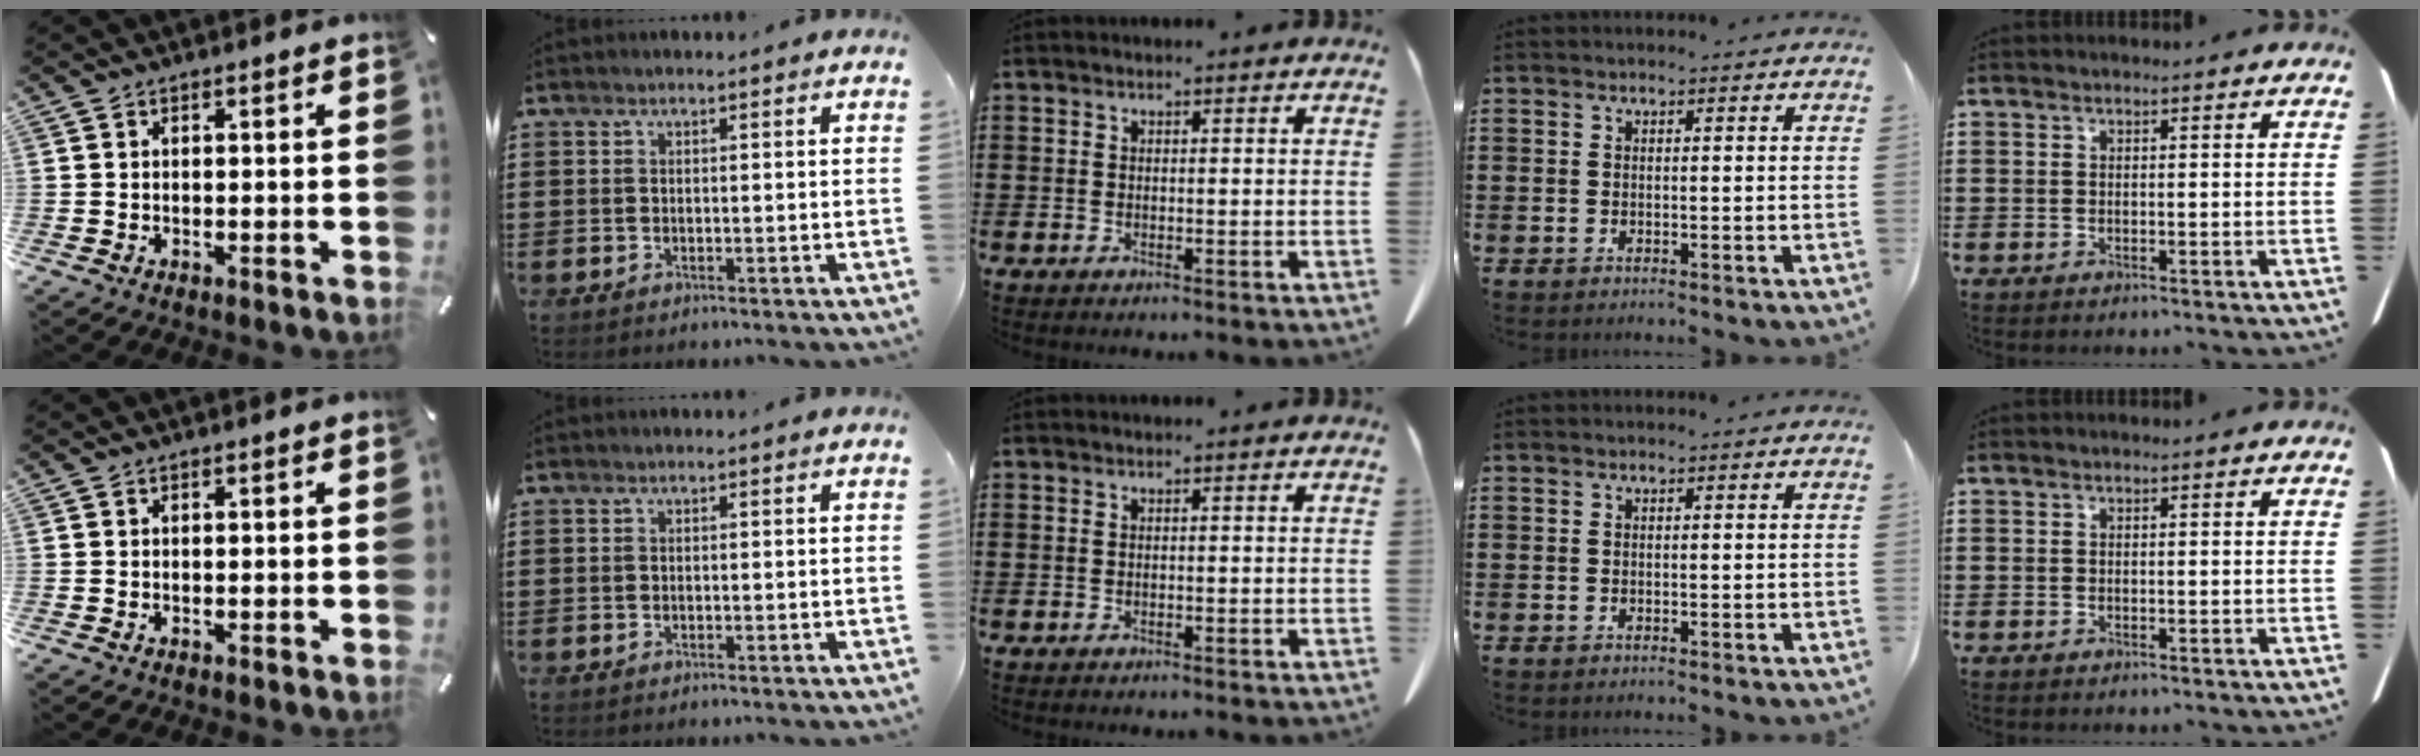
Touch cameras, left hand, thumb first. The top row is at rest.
{}